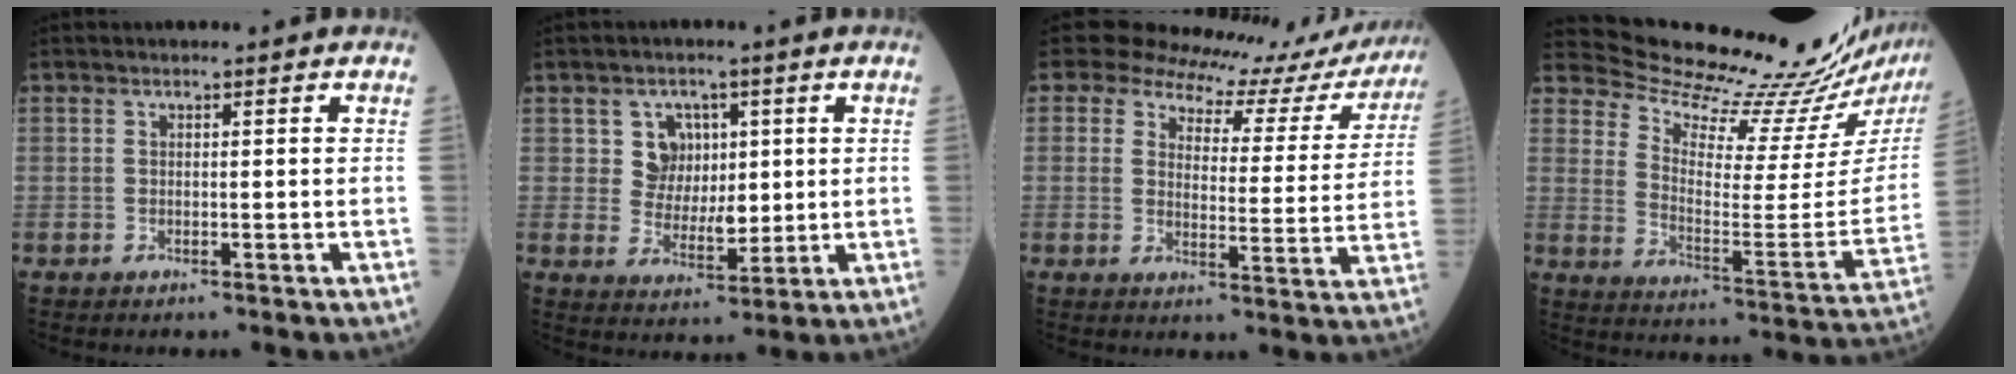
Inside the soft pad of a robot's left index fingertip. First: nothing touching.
{"total": 5.8, "force": [2.1, 5.1, 1.9], "torque": [-0.031, 0.007, 0.041]}
{"total": 14.9, "force": [14.0, 4.4, 2.2], "torque": [-0.010, -0.056, 0.144]}
{"total": 20.5, "force": [19.9, -0.2, 5.0], "torque": [-0.097, -0.120, 0.271]}